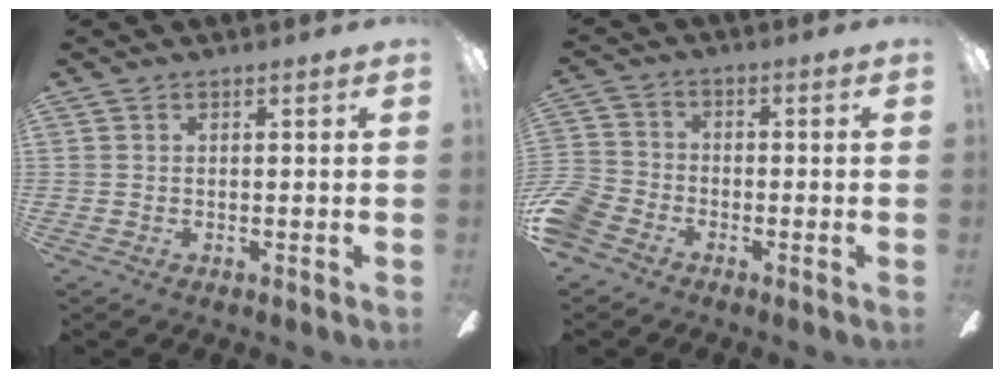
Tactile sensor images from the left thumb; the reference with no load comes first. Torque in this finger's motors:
{"motor_torque": [-0.35, 0.51, -0.06, 0.15, 0.02]}